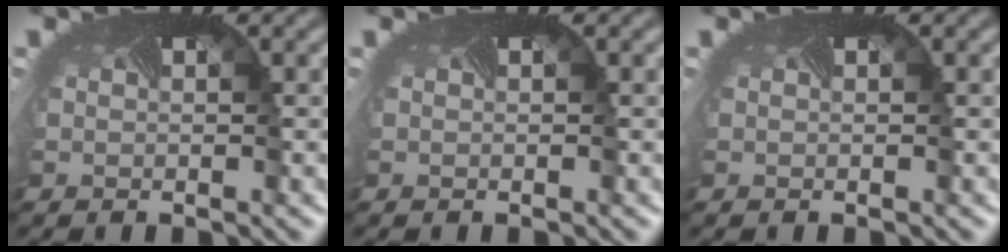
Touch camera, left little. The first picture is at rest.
{"total": 0.0}
{"total": 0.0}